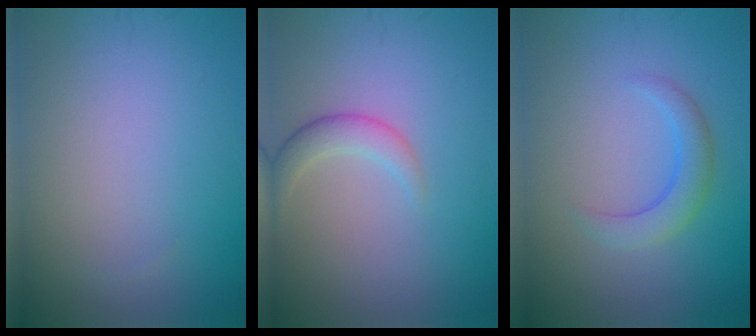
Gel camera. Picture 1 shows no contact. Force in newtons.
{"total": 2.0, "press": 2.0, "slide": 0.1}
{"total": 2.4, "press": 2.4, "slide": 0.0}